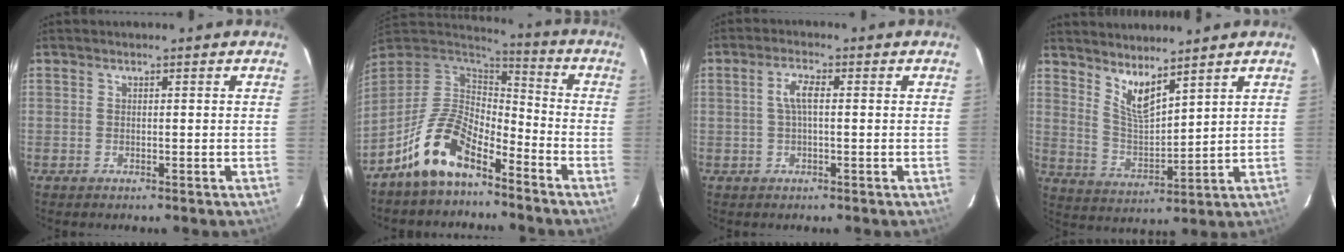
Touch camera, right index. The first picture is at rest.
{"total": 13.0, "force": [-8.8, 5.5, 7.8], "torque": [-0.164, 0.010, -0.169]}
{"total": 3.4, "force": [0.2, 1.0, 3.2], "torque": [-0.065, 0.007, 0.005]}
{"total": 7.0, "force": [5.4, 1.5, 4.2], "torque": [-0.078, -0.013, 0.110]}